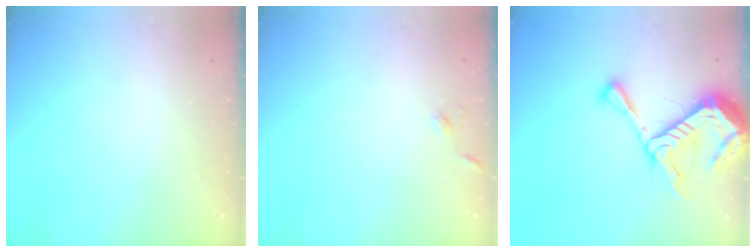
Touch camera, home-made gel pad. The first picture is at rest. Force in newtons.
{"total": 3.2, "press": 3.2, "slide": 0.4}
{"total": 14.1, "press": 14.0, "slide": 1.4}